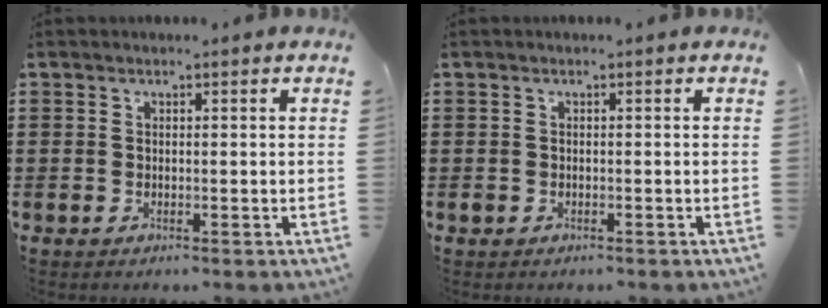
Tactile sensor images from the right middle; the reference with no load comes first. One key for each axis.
{"total": 0.6, "fx": -0.4, "fy": 0.4, "fz": 0.1, "tx": -0.004, "ty": 0.002, "tz": -0.010}